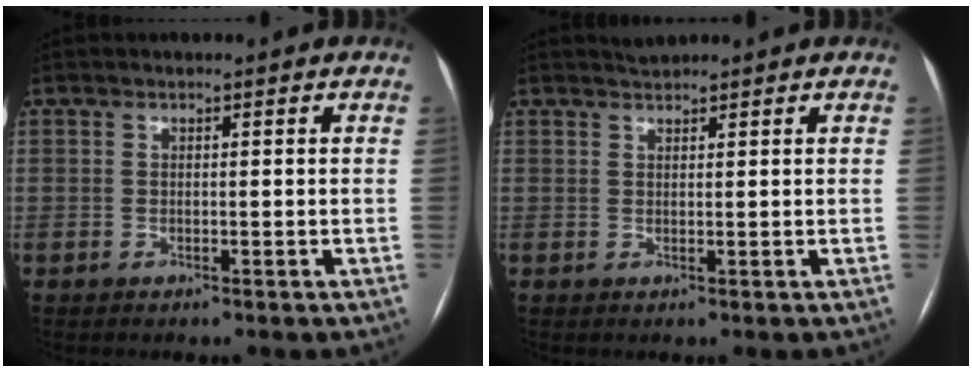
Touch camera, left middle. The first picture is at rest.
{"total": 1.2, "force": [1.2, -0.1, 0.0], "torque": [-0.007, 0.005, 0.026]}